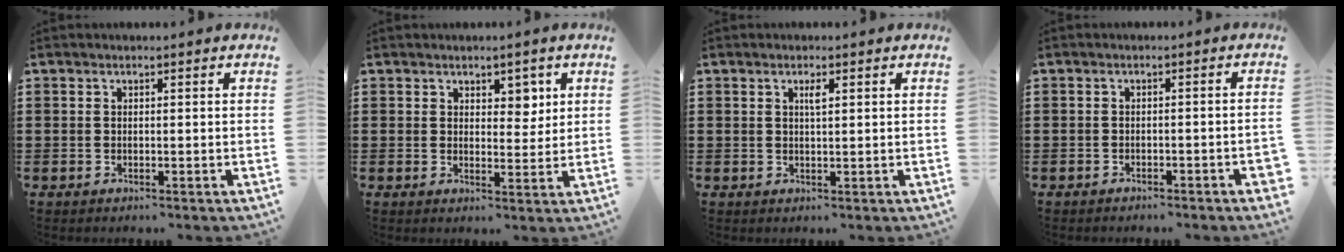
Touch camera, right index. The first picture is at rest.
{"total": 3.4, "force": [2.1, 2.2, 1.6], "torque": [-0.022, 0.005, 0.034]}
{"total": 1.4, "force": [0.5, 0.2, 1.2], "torque": [-0.024, 0.003, 0.008]}
{"total": 1.7, "force": [-1.5, 0.1, 0.9], "torque": [-0.016, 0.000, -0.029]}